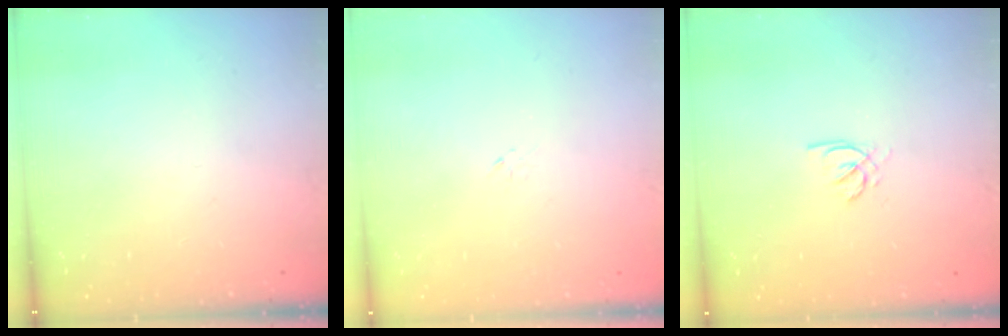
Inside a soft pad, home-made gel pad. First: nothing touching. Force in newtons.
{"total": 0.0}
{"total": 1.9, "press": 1.8, "slide": 0.4}